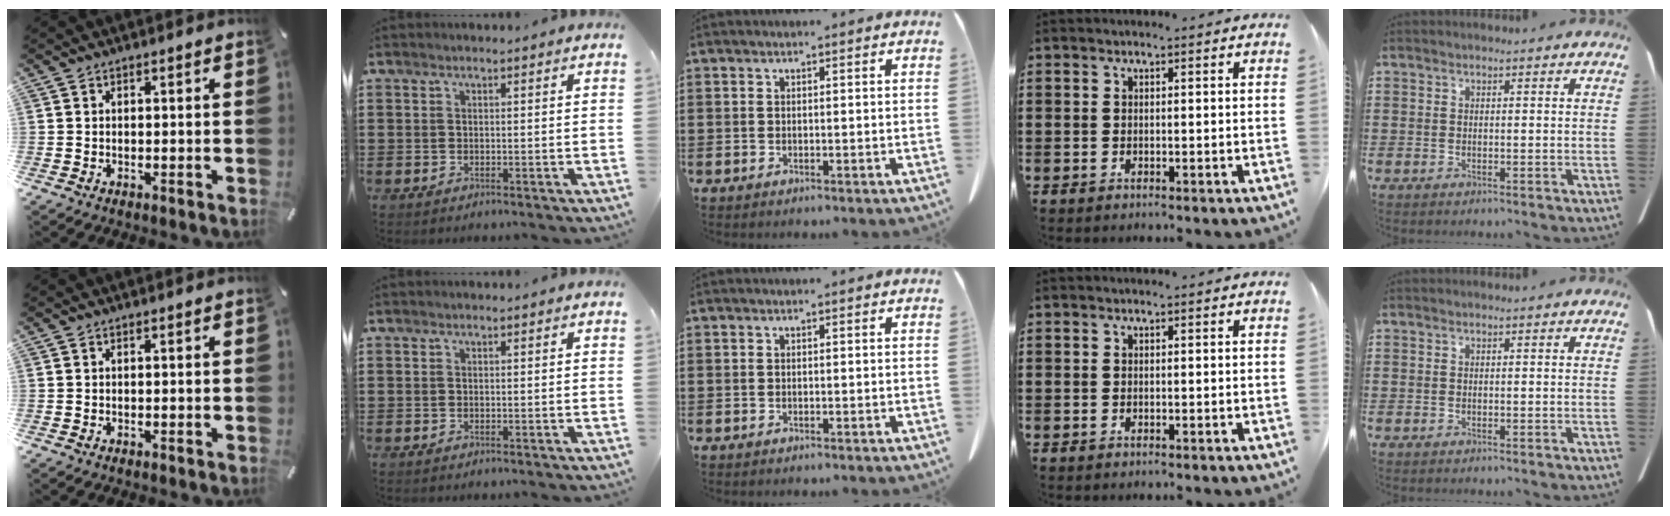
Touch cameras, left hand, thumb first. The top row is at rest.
{}